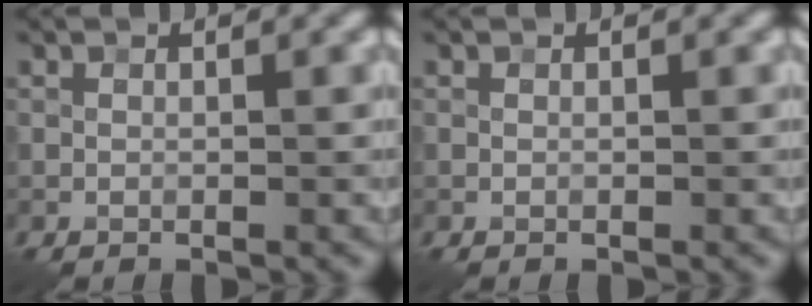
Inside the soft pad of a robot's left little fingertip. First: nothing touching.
{"total": 0.0}